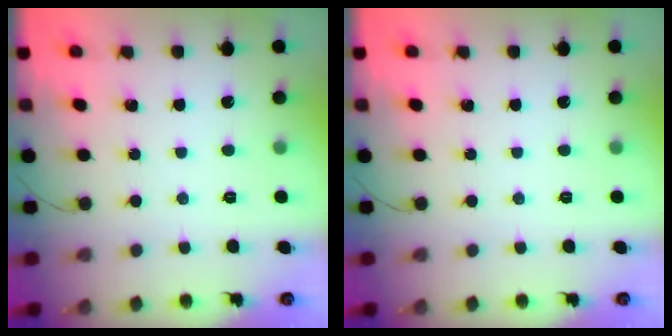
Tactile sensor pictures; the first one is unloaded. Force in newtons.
{"total": 0.0}